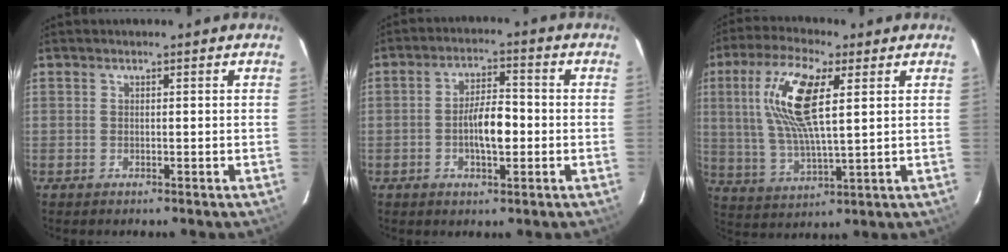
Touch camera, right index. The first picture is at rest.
{"total": 7.1, "force": [-1.4, 2.6, 6.5], "torque": [-0.119, 0.006, -0.021]}
{"total": 14.7, "force": [4.4, 4.3, 13.3], "torque": [-0.263, 0.010, 0.087]}